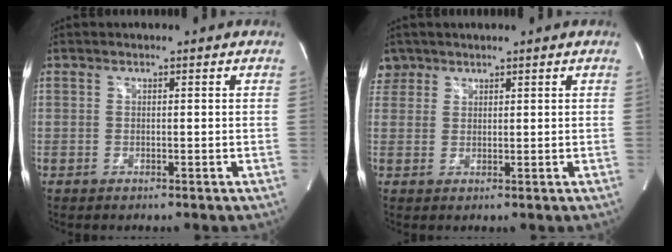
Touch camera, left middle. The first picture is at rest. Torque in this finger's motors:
{"motor_torque": [0.35, -0.33, 0.17, 0.01]}